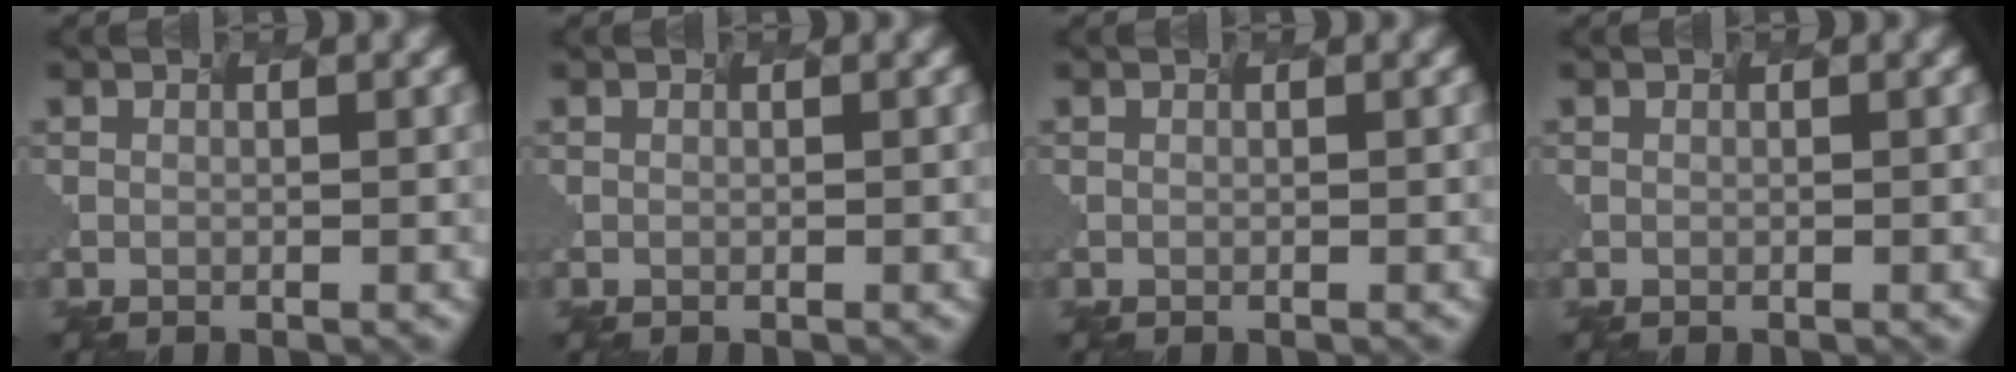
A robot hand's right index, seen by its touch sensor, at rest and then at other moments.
{"total": 0.0}
{"total": 0.0}
{"total": 0.0}